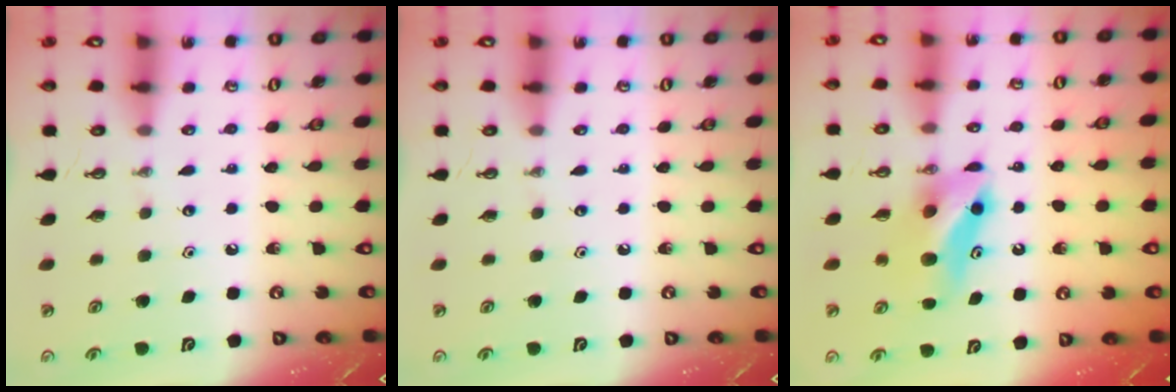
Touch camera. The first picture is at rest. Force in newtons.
{"total": 0.0}
{"total": 9.3, "press": 6.3, "slide": 6.9}